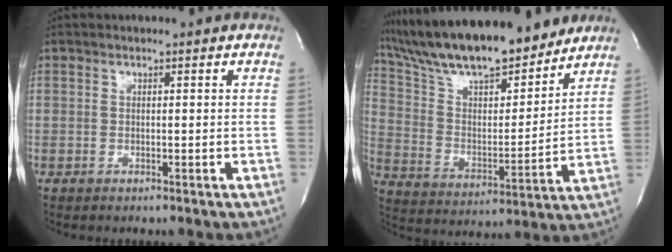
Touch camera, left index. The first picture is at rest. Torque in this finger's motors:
{"motor_torque": [0.68, -0.85, 0.53, 0.18]}